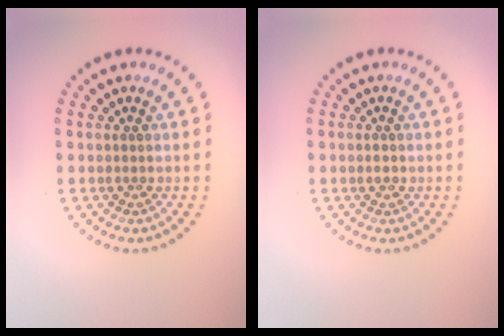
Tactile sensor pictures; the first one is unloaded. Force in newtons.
{"total": 0.8, "press": 0.8, "slide": 0.1}